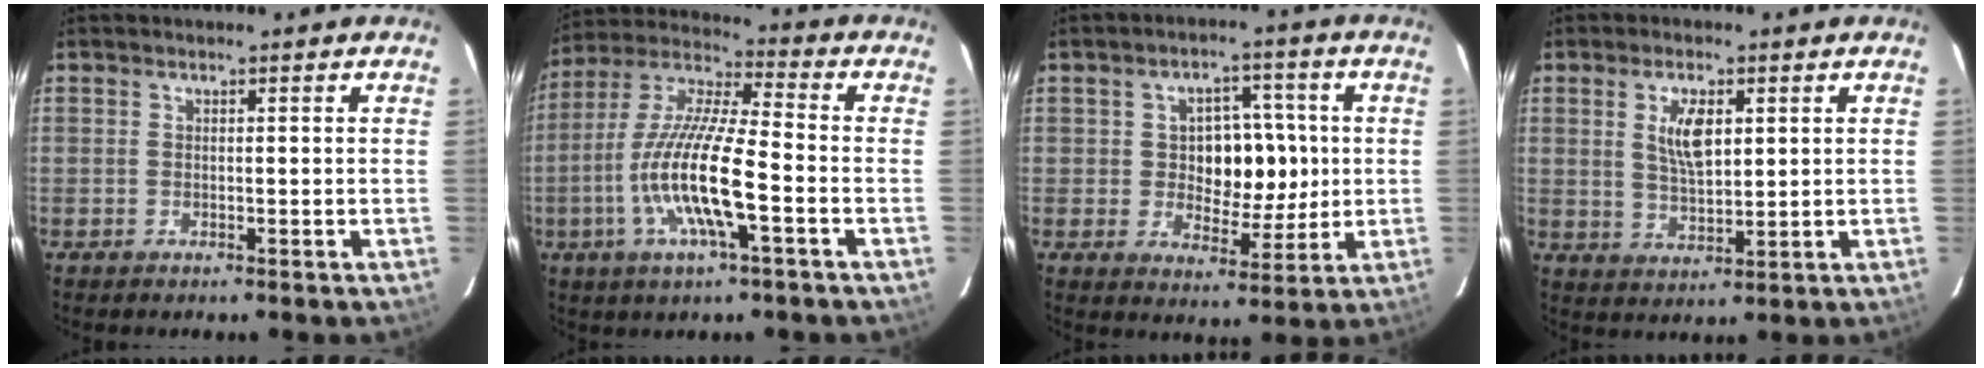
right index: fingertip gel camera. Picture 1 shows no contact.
{"total": 15.2, "force": [-4.8, 2.5, 14.2], "torque": [-0.285, -0.009, -0.096]}
{"total": 9.2, "force": [0.4, 6.7, 6.3], "torque": [-0.107, 0.009, 0.013]}
{"total": 6.3, "force": [2.0, 2.9, 5.3], "torque": [-0.094, 0.002, 0.041]}